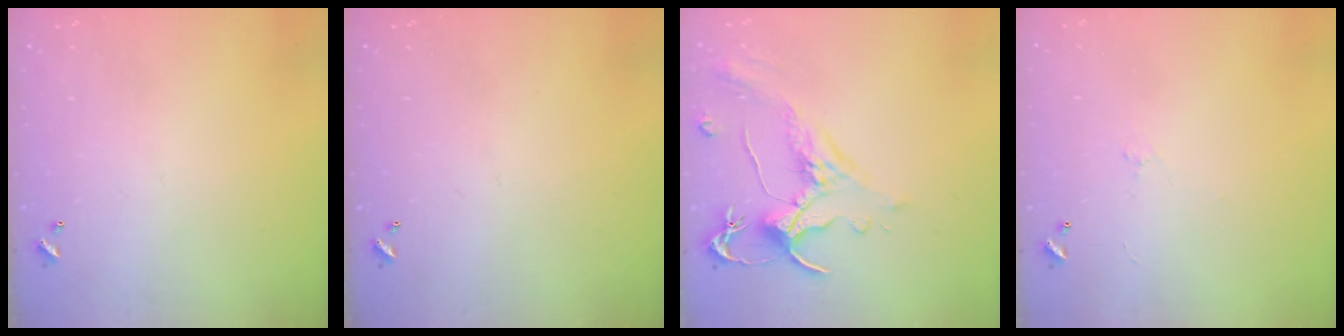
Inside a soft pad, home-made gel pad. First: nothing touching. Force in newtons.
{"total": 0.0}
{"total": 1.6, "press": 1.1, "slide": 1.2}
{"total": 0.5, "press": 0.1, "slide": 0.5}